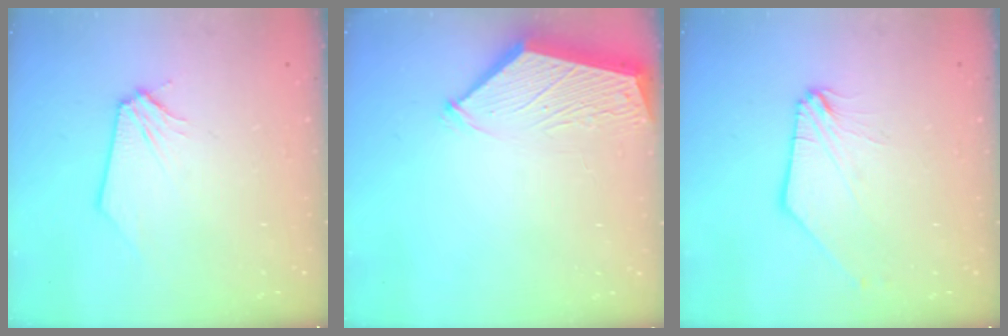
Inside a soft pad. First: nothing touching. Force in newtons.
{"total": 3.1, "press": 3.1, "slide": 0.4}
{"total": 1.9, "press": 1.9, "slide": 0.5}